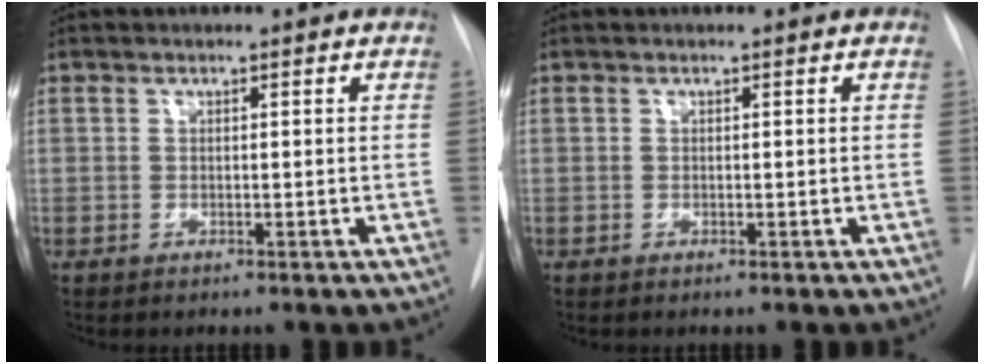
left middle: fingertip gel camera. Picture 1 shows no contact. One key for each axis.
{"total": 0.0}